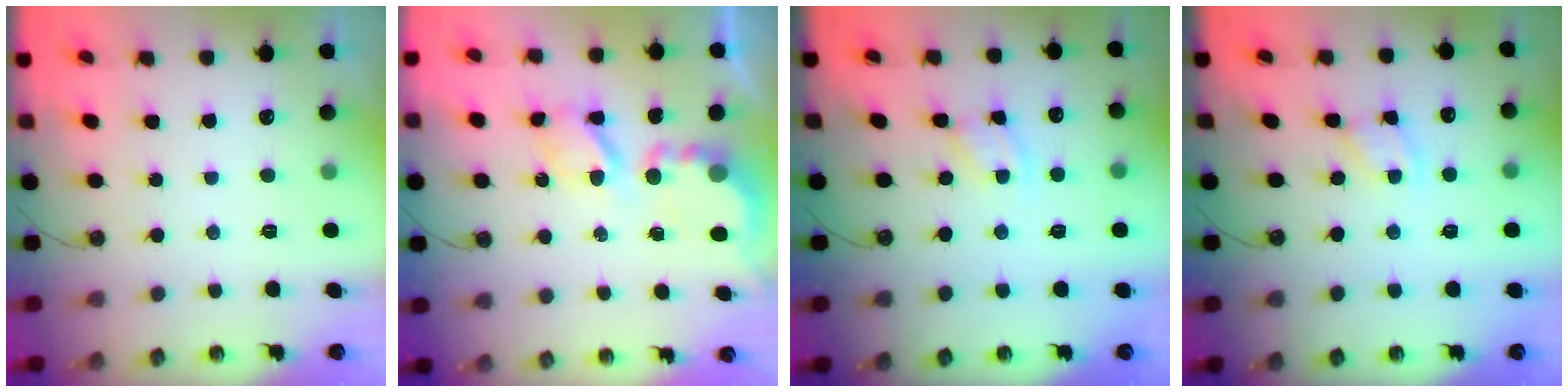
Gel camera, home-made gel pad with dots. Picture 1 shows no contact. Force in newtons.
{"total": 6.6, "press": 6.6, "slide": 0.4}
{"total": 2.3, "press": 2.3, "slide": 0.1}
{"total": 2.2, "press": 2.2, "slide": 0.3}